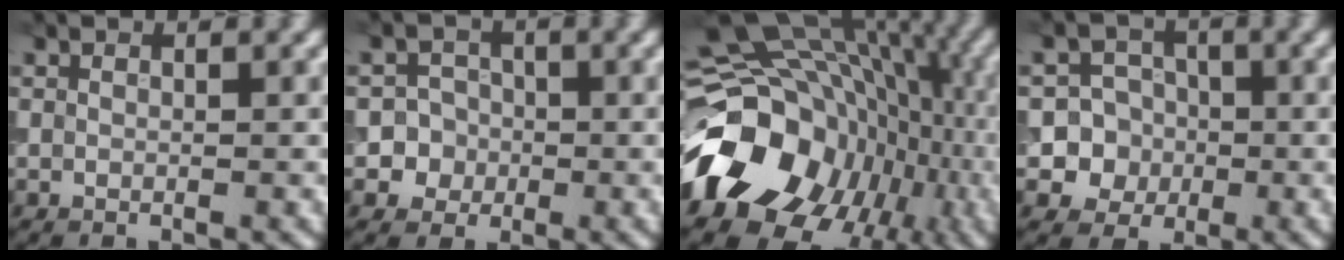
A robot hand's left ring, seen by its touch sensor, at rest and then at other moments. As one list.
[{"total": 4.0, "force": [-0.9, 3.9, 0.5], "torque": [0.024, 0.014, -0.033]}, {"total": 18.6, "force": [-5.3, 14.8, 10.1], "torque": [-0.185, 0.001, -0.077]}, {"total": 6.9, "force": [-1.2, 6.7, 1.2], "torque": [-0.002, 0.019, -0.043]}]